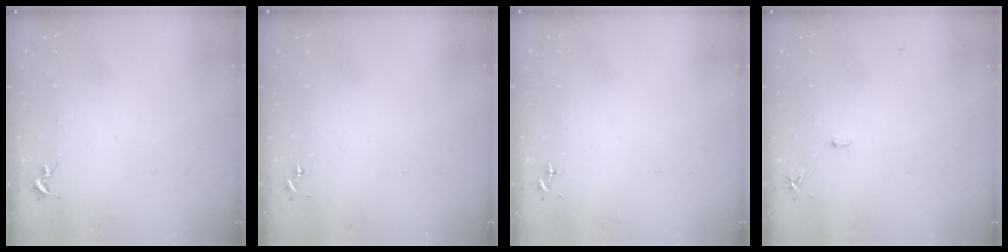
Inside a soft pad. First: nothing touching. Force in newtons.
{"total": 0.0}
{"total": 0.0}
{"total": 5.2, "press": 5.1, "slide": 0.6}